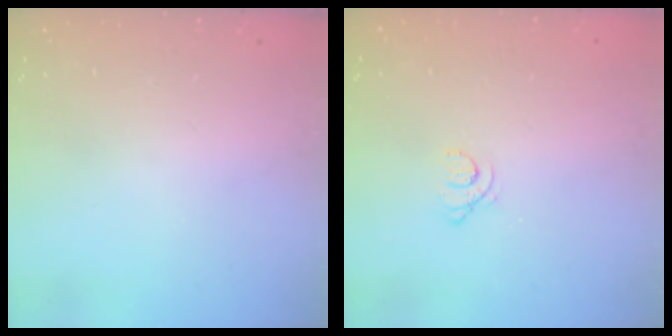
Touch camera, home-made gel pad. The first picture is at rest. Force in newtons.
{"total": 1.5, "press": 1.4, "slide": 0.2}